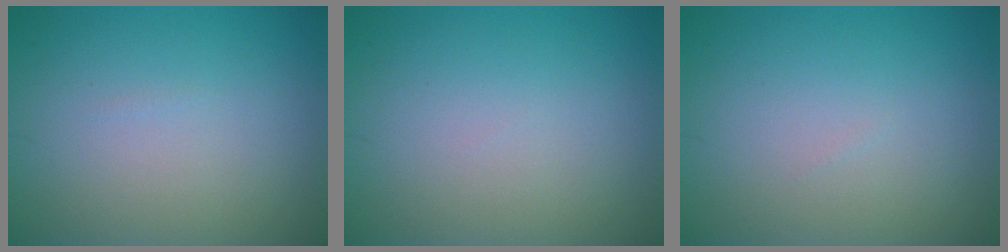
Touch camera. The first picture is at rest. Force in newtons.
{"total": 0.0}
{"total": 0.0}